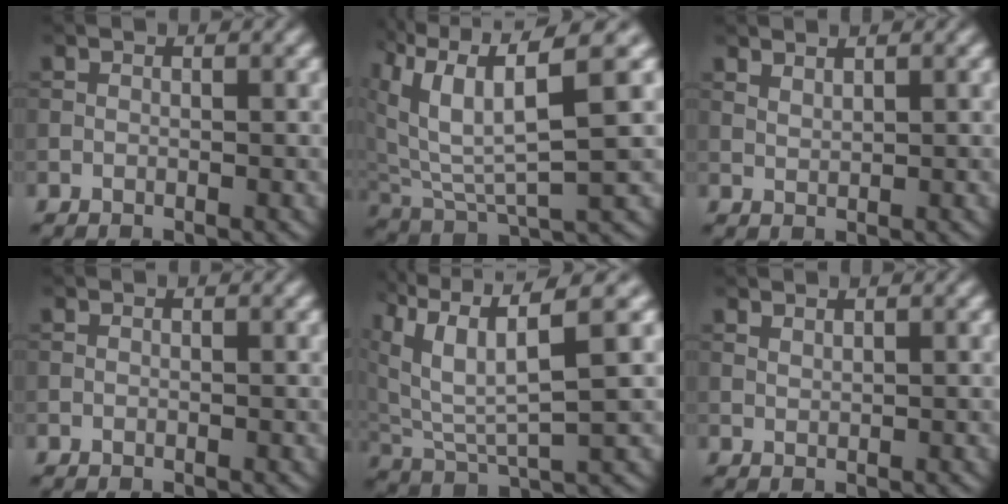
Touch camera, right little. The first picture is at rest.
{"total": 8.3, "force": [3.2, 3.1, 7.1], "torque": [-0.147, -0.003, 0.060]}
{"total": 1.0, "force": [1.0, 0.2, 0.4], "torque": [-0.008, -0.002, 0.020]}
{"total": 0.0}
{"total": 8.7, "force": [4.0, 2.8, 7.2], "torque": [-0.152, 0.005, 0.077]}
{"total": 0.7, "force": [0.7, 0.1, 0.2], "torque": [-0.005, -0.001, 0.015]}